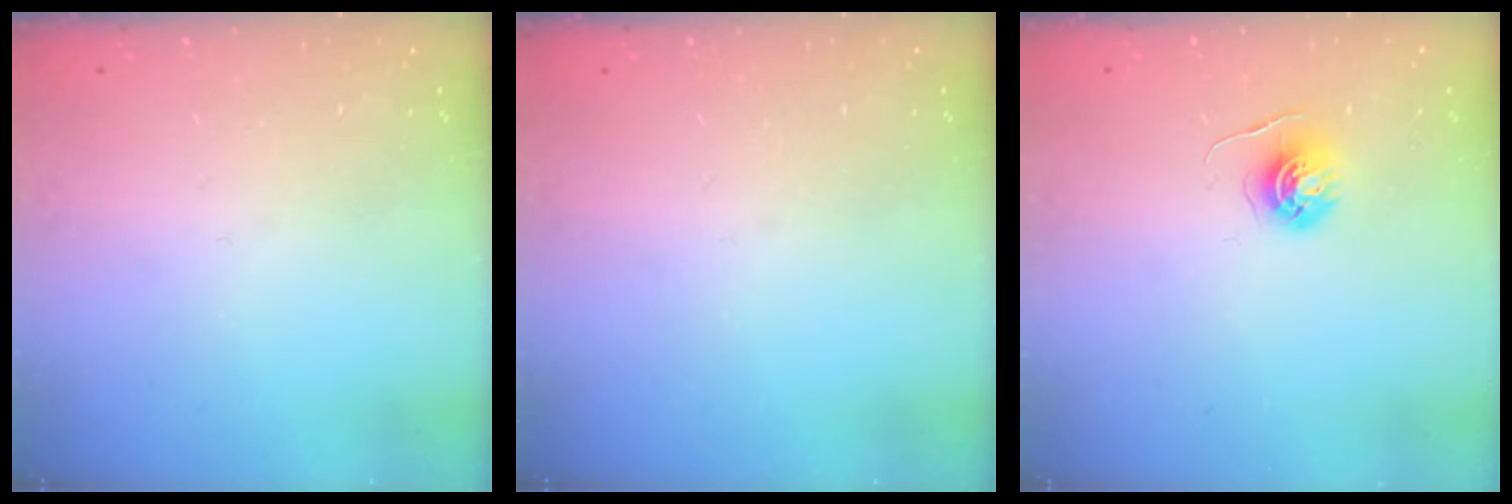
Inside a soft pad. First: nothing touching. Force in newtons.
{"total": 0.0}
{"total": 5.3, "press": 5.3, "slide": 0.5}